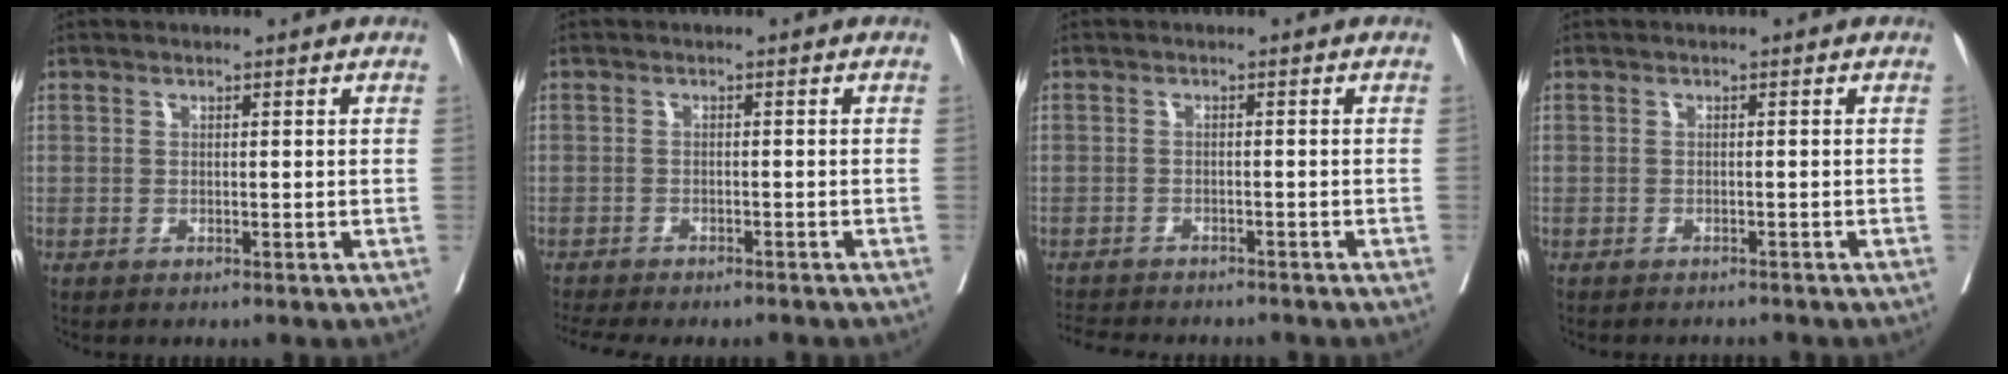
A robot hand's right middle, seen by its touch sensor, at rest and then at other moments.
{"total": 9.6, "force": [-8.7, 1.8, 3.6], "torque": [-0.052, -0.007, -0.117]}
{"total": 8.5, "force": [-7.8, 1.9, 2.8], "torque": [-0.045, -0.005, -0.107]}
{"total": 3.4, "force": [-3.3, 0.7, 0.5], "torque": [-0.001, -0.005, -0.042]}